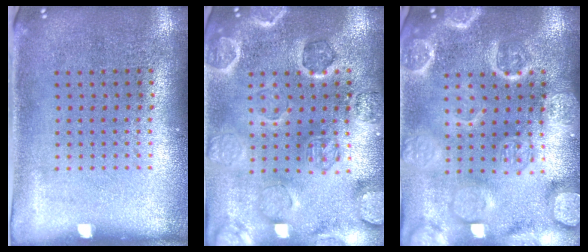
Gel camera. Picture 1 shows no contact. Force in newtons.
{"total": 2.1, "press": 2.1, "slide": 0.1}
{"total": 6.3, "press": 6.3, "slide": 0.8}